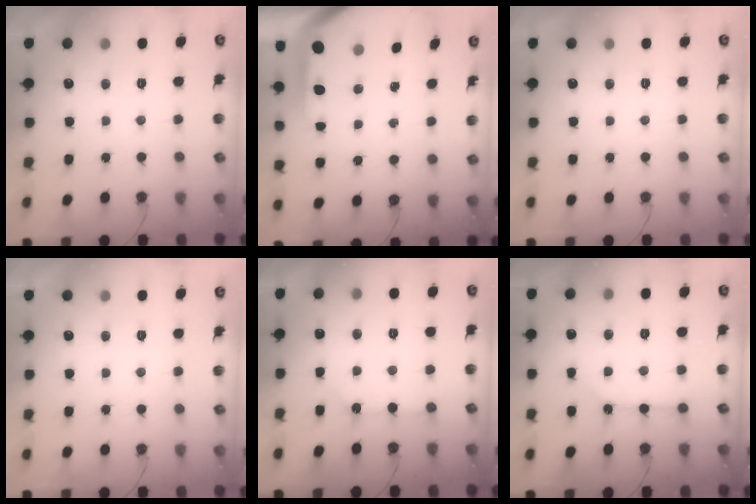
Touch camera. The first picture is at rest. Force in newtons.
{"total": 5.4, "press": 5.4, "slide": 0.4}
{"total": 0.0}
{"total": 0.0}
{"total": 3.9, "press": 3.9, "slide": 0.3}
{"total": 6.7, "press": 6.6, "slide": 0.8}